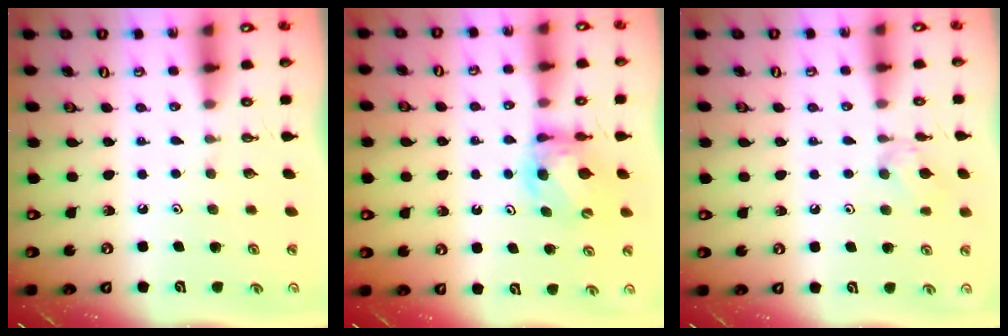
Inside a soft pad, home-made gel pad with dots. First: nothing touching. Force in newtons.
{"total": 6.3, "press": 6.3, "slide": 0.4}
{"total": 6.7, "press": 6.7, "slide": 0.7}